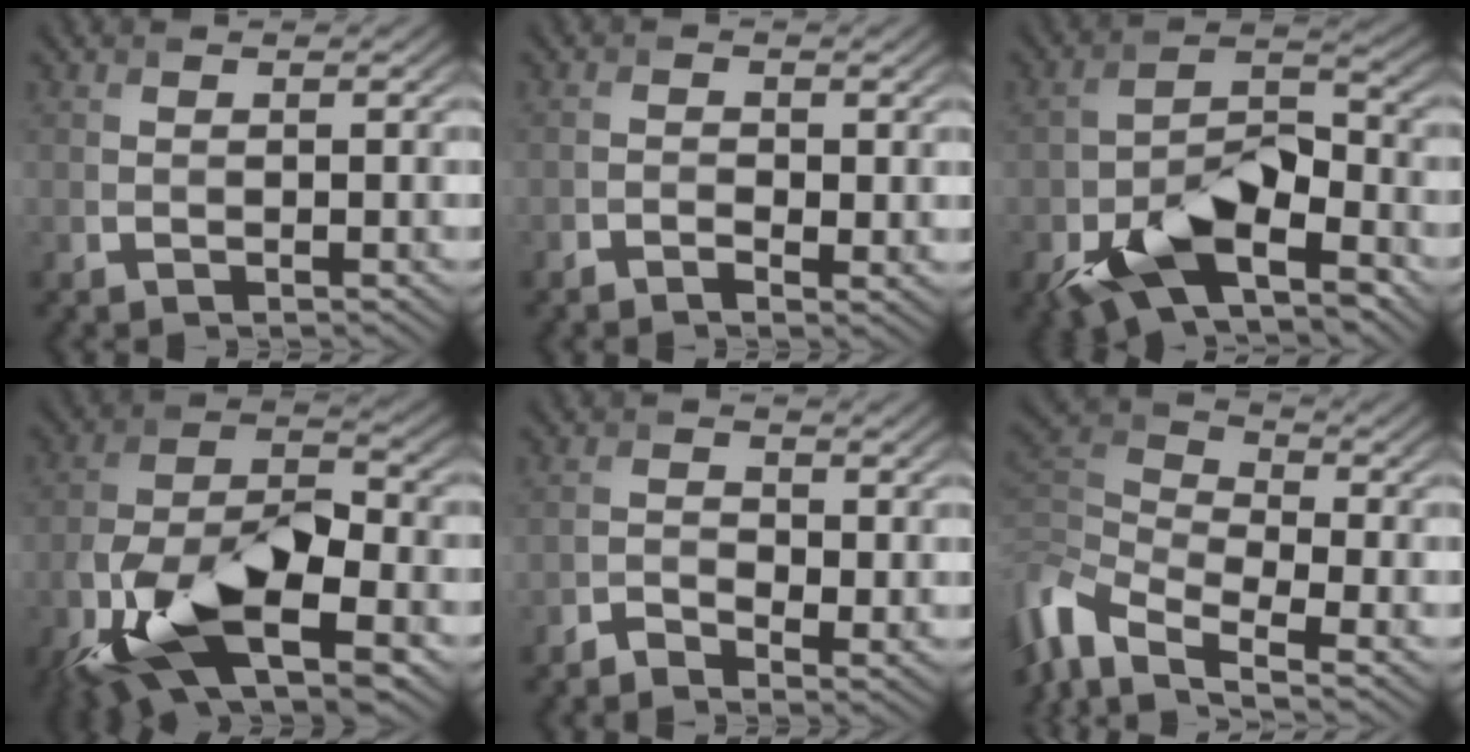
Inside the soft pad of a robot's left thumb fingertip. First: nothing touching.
{"total": 1.9, "force": [-1.0, 0.9, 1.2], "torque": [-0.027, -0.004, -0.019]}
{"total": 10.7, "force": [-6.0, 5.1, 7.3], "torque": [-0.151, -0.008, -0.109]}
{"total": 14.2, "force": [-6.9, 6.2, 10.8], "torque": [-0.232, -0.014, -0.137]}
{"total": 2.7, "force": [-1.5, 1.6, 1.6], "torque": [-0.031, -0.005, -0.030]}
{"total": 8.9, "force": [-3.5, 4.8, 6.7], "torque": [-0.173, -0.002, -0.087]}